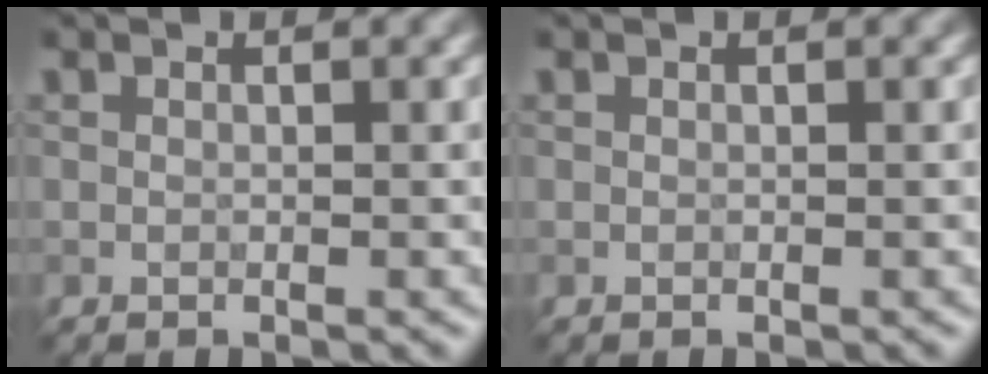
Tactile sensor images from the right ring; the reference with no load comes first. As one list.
[{"total": 0.0}]